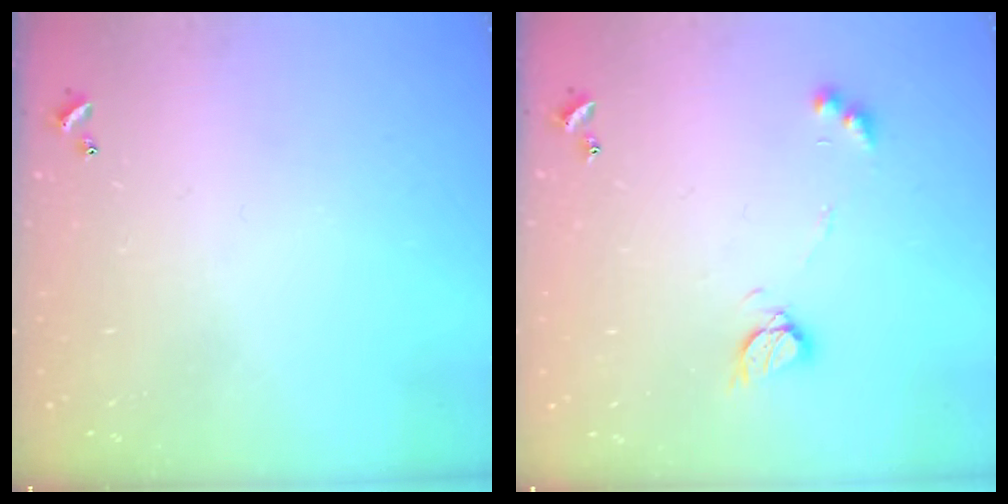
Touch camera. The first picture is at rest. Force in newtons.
{"total": 7.2, "press": 7.2, "slide": 0.8}